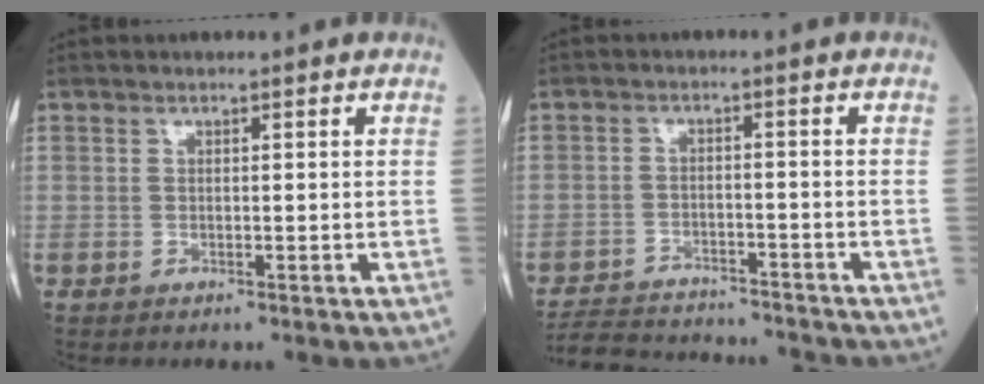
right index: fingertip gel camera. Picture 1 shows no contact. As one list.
[{"total": 13.2, "force": [-12.5, 2.5, 3.3], "torque": [-0.063, 0.008, -0.180]}]